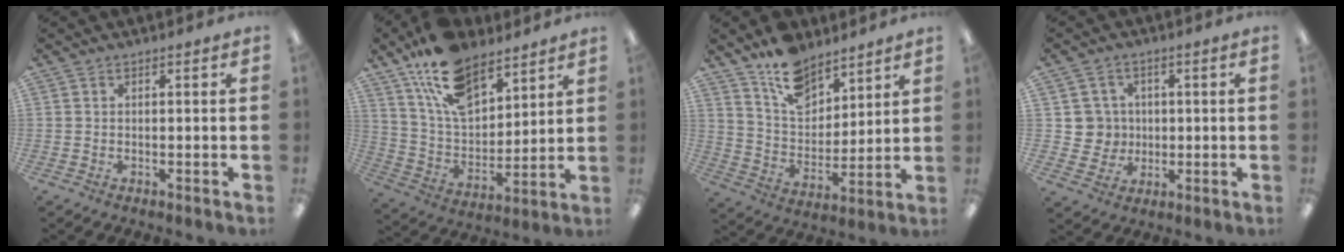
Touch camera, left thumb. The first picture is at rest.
{"total": 17.4, "force": [12.0, 8.7, 9.0], "torque": [-0.169, -0.056, 0.221]}
{"total": 12.7, "force": [9.8, 6.7, 4.6], "torque": [-0.078, -0.065, 0.184]}
{"total": 5.8, "force": [1.2, 5.7, -0.4], "torque": [0.004, 0.001, 0.024]}